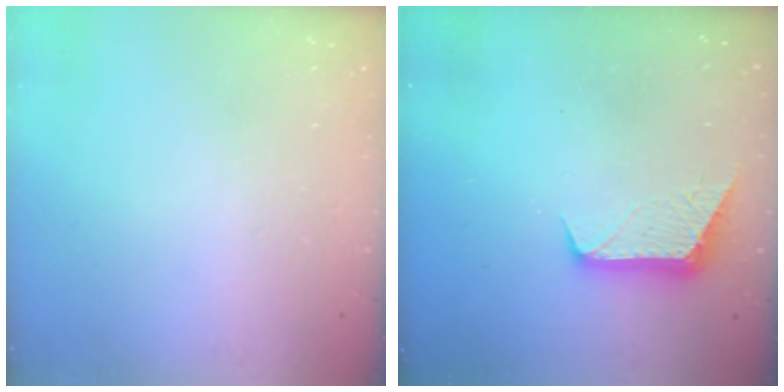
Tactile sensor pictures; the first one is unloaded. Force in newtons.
{"total": 8.3, "press": 8.3, "slide": 0.5}